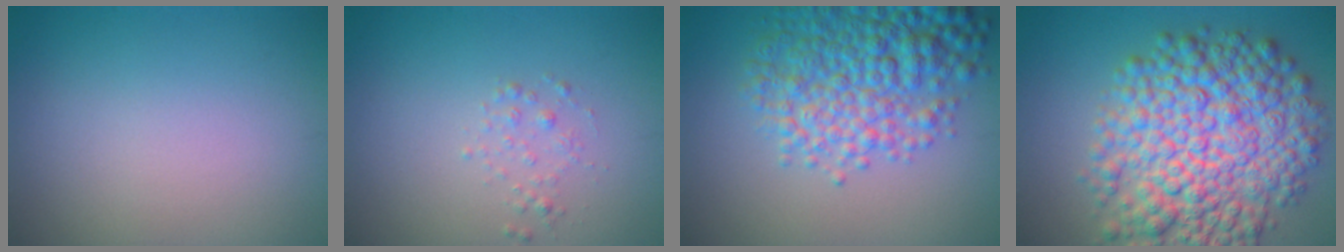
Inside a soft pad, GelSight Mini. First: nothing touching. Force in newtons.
{"total": 0.9, "press": 0.9, "slide": 0.0}
{"total": 7.0, "press": 7.0, "slide": 0.2}
{"total": 11.6, "press": 11.6, "slide": 0.2}